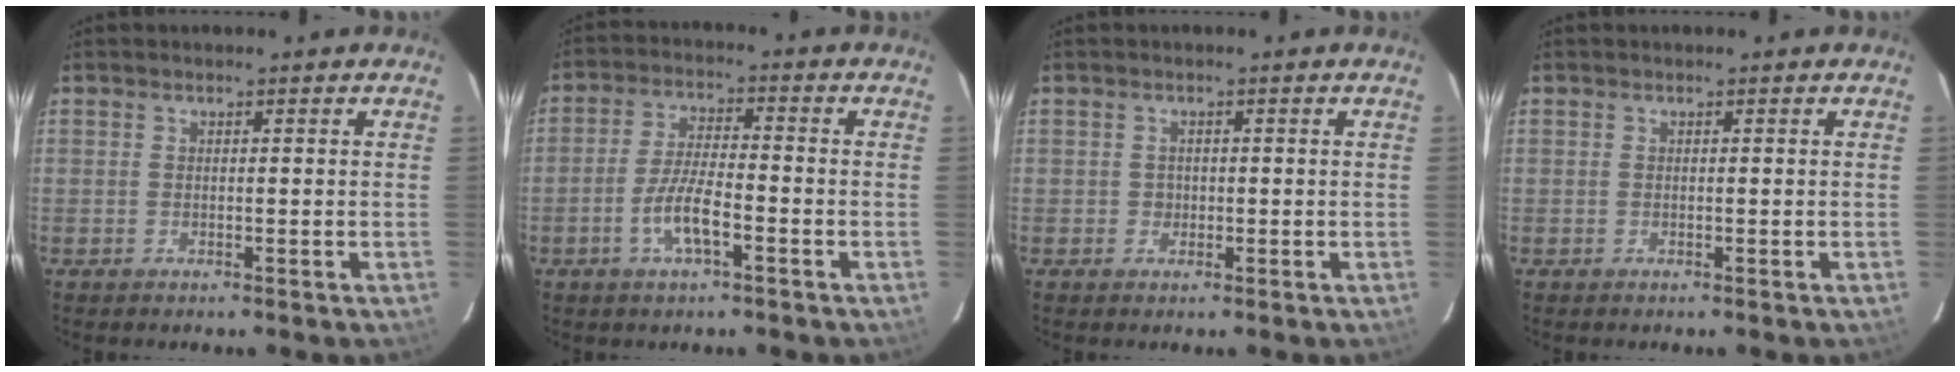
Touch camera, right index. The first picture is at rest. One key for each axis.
{"total": 6.9, "fx": -3.2, "fy": 1.8, "fz": 5.9, "tx": -0.121, "ty": -0.001, "tz": -0.059}
{"total": 1.4, "fx": -0.3, "fy": 1.4, "fz": 0.1, "tx": 0.002, "ty": 0.000, "tz": -0.001}
{"total": 0.0}